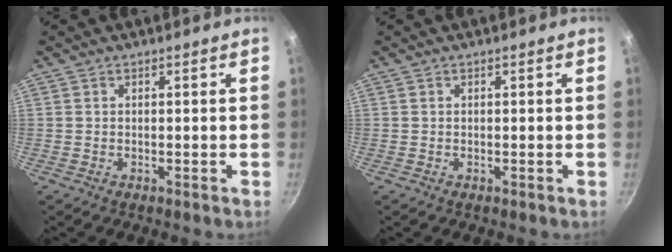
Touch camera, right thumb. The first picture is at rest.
{"total": 0.0}